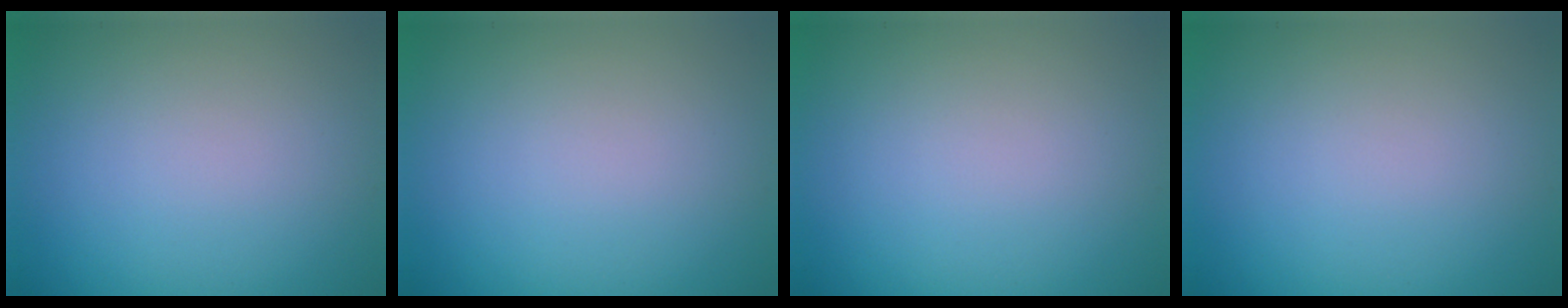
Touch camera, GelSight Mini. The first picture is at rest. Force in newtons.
{"total": 0.0}
{"total": 0.0}
{"total": 0.0}